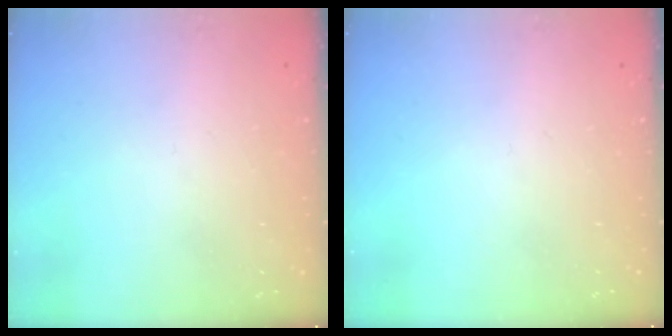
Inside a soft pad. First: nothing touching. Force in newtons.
{"total": 0.0}